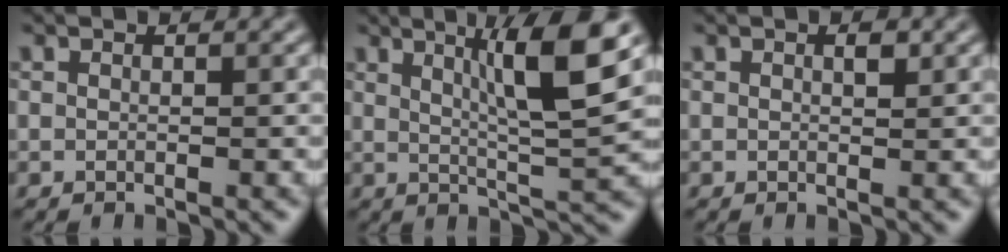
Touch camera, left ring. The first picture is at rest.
{"total": 7.1, "force": [2.6, 1.0, 6.6], "torque": [-0.099, 0.004, 0.048]}
{"total": 0.8, "force": [0.3, 0.3, 0.7], "torque": [-0.010, 0.002, 0.007]}